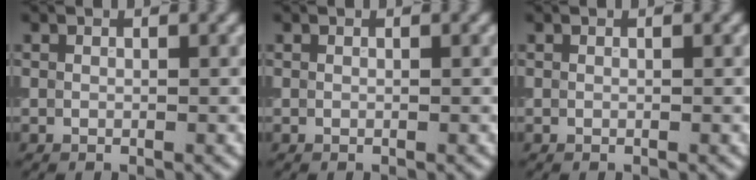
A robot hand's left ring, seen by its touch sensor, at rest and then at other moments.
{"total": 0.0}
{"total": 0.0}